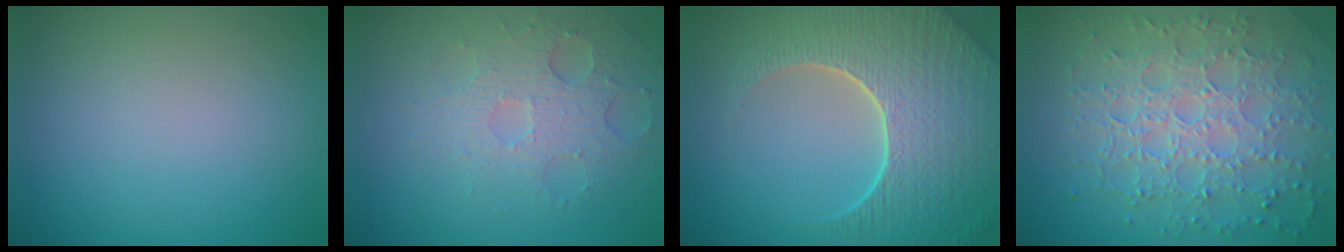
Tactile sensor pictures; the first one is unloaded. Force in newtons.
{"total": 3.5, "press": 3.2, "slide": 1.4}
{"total": 9.1, "press": 6.5, "slide": 6.3}
{"total": 7.6, "press": 5.6, "slide": 5.1}